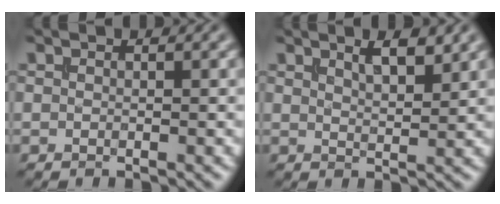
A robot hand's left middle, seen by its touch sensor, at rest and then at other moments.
{"total": 2.9, "force": [2.0, 0.8, 2.0], "torque": [-0.026, 0.001, 0.032]}